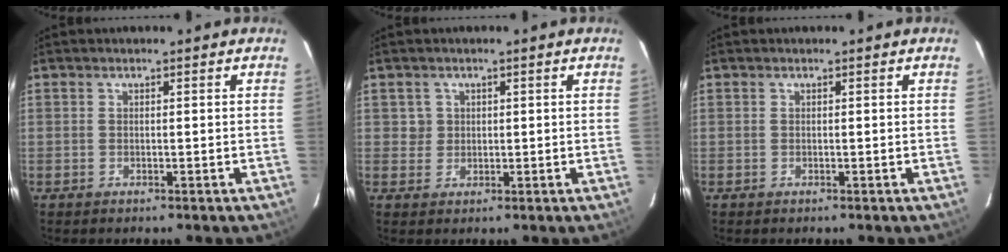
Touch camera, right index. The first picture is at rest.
{"total": 2.3, "force": [0.5, 2.2, -0.1], "torque": [0.010, 0.010, 0.008]}
{"total": 0.0}